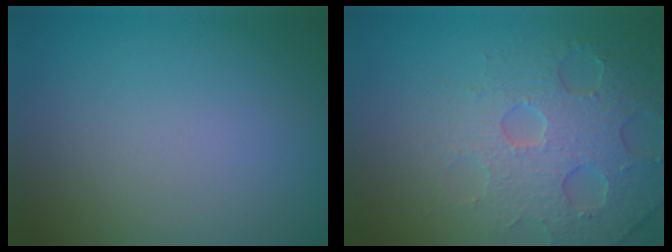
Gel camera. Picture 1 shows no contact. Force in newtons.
{"total": 4.6, "press": 4.5, "slide": 1.0}